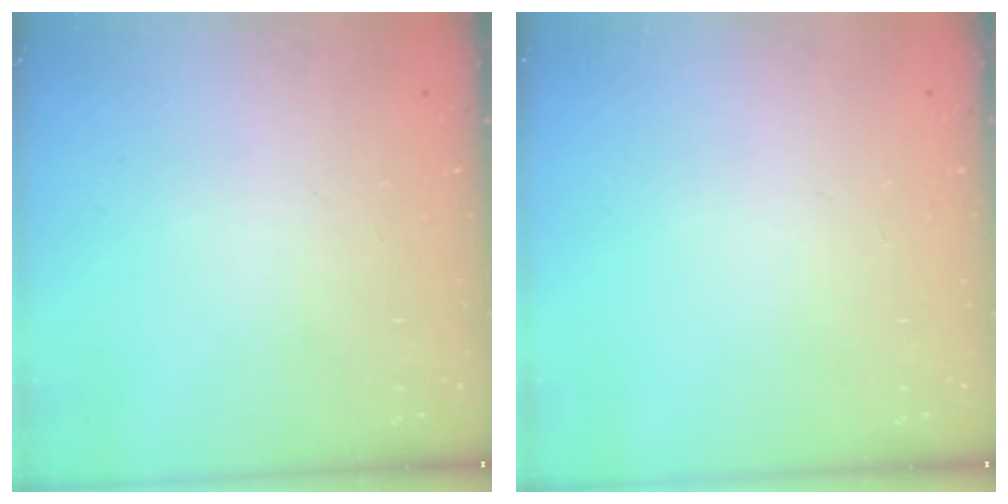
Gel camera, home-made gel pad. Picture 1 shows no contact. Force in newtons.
{"total": 0.0}